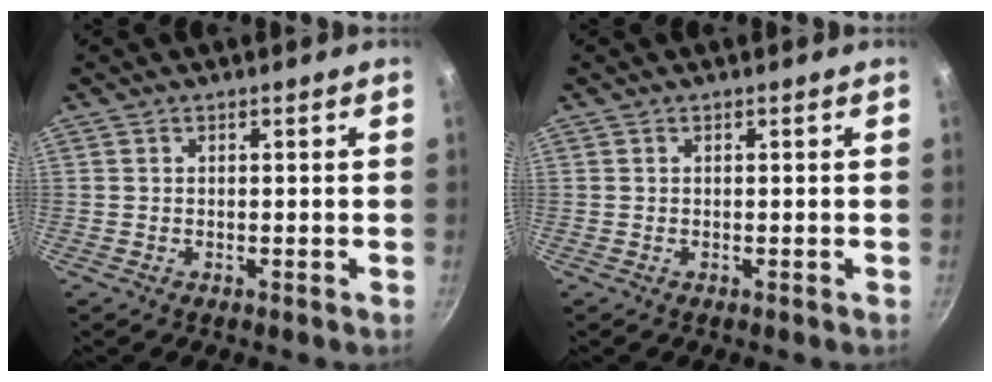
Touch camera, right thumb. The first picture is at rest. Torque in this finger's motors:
{"motor_torque": [-0.01, -0.01, 0.01, 0.01, 0.00]}